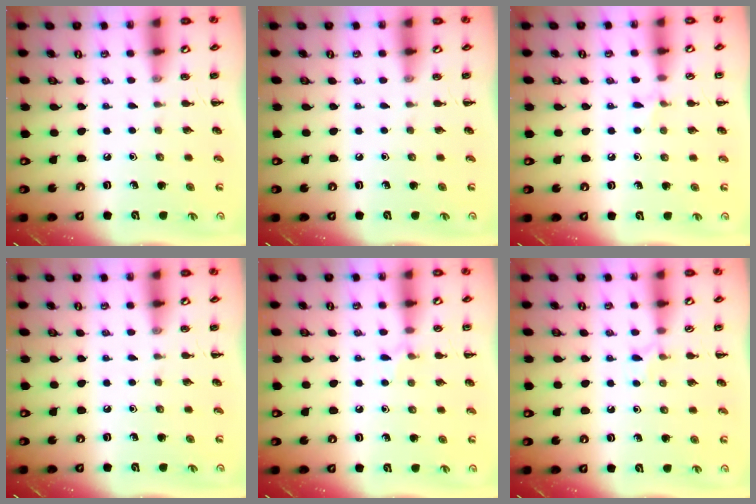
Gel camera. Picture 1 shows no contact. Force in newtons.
{"total": 0.0}
{"total": 4.8, "press": 4.5, "slide": 1.6}
{"total": 0.0}
{"total": 5.4, "press": 5.2, "slide": 1.7}
{"total": 4.7, "press": 4.5, "slide": 1.4}